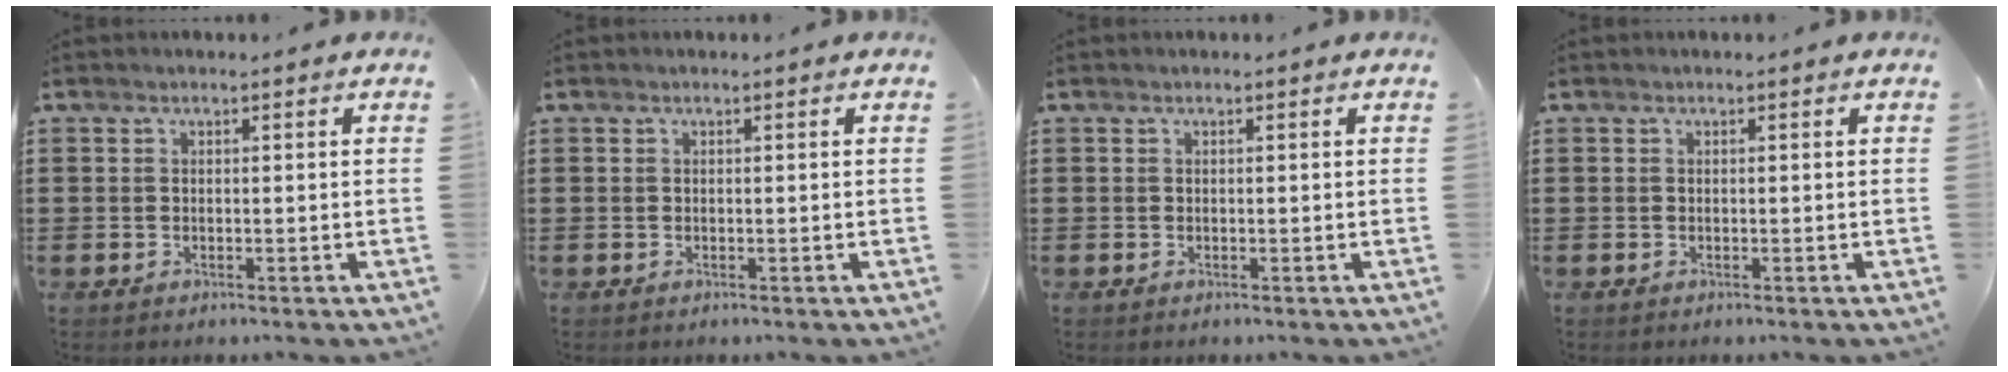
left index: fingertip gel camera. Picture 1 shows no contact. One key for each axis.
{"total": 0.0}
{"total": 0.0}
{"total": 0.0}